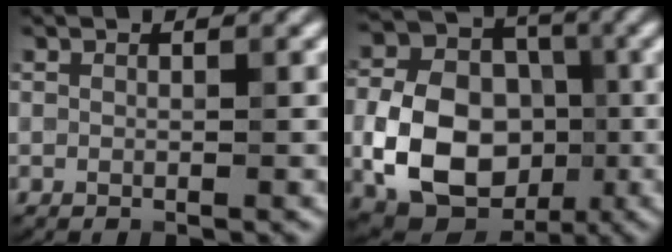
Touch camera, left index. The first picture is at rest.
{"total": 10.6, "force": [-2.6, 7.9, 6.5], "torque": [-0.124, -0.011, -0.051]}